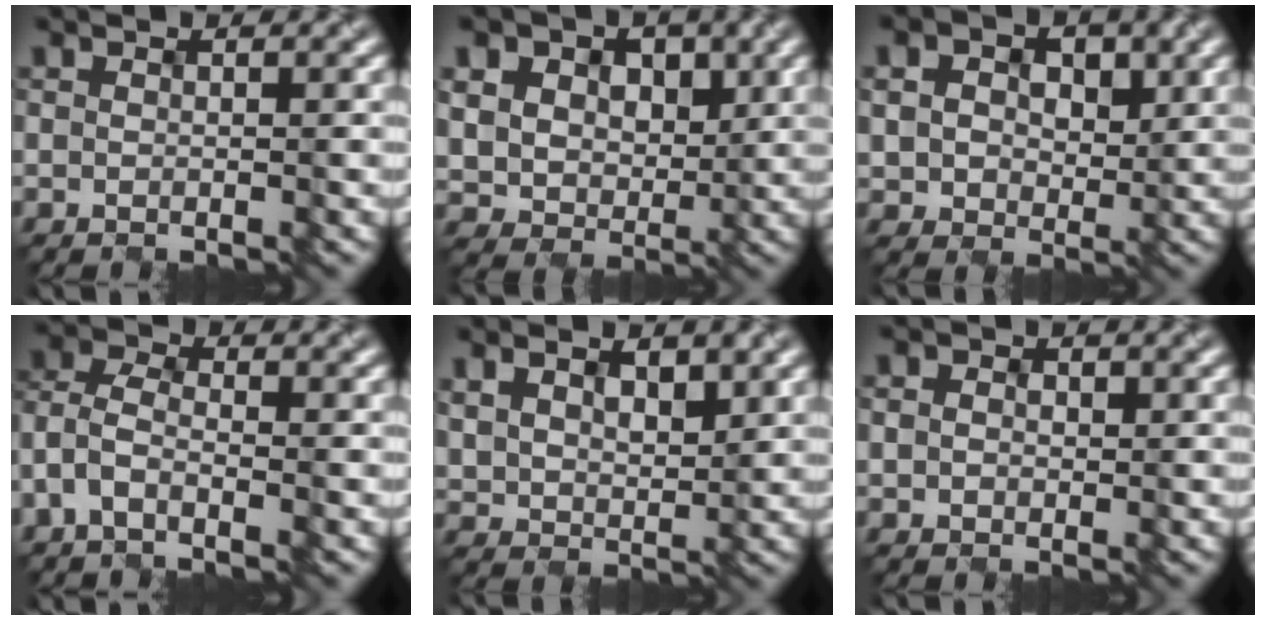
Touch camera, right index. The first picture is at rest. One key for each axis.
{"total": 9.3, "fx": 3.3, "fy": 7.6, "fz": 4.3, "tx": -0.086, "ty": 0.014, "tz": 0.053}
{"total": 6.7, "fx": 2.2, "fy": 5.2, "fz": 3.6, "tx": -0.092, "ty": 0.013, "tz": 0.029}
{"total": 3.4, "fx": -2.1, "fy": 1.7, "fz": 2.2, "tx": -0.053, "ty": 0.009, "tz": -0.054}
{"total": 4.0, "fx": 1.7, "fy": 2.6, "fz": 2.6, "tx": -0.060, "ty": -0.004, "tz": 0.032}
{"total": 2.0, "fx": 0.3, "fy": 1.8, "fz": 0.8, "tx": -0.017, "ty": 0.006, "tz": -0.003}